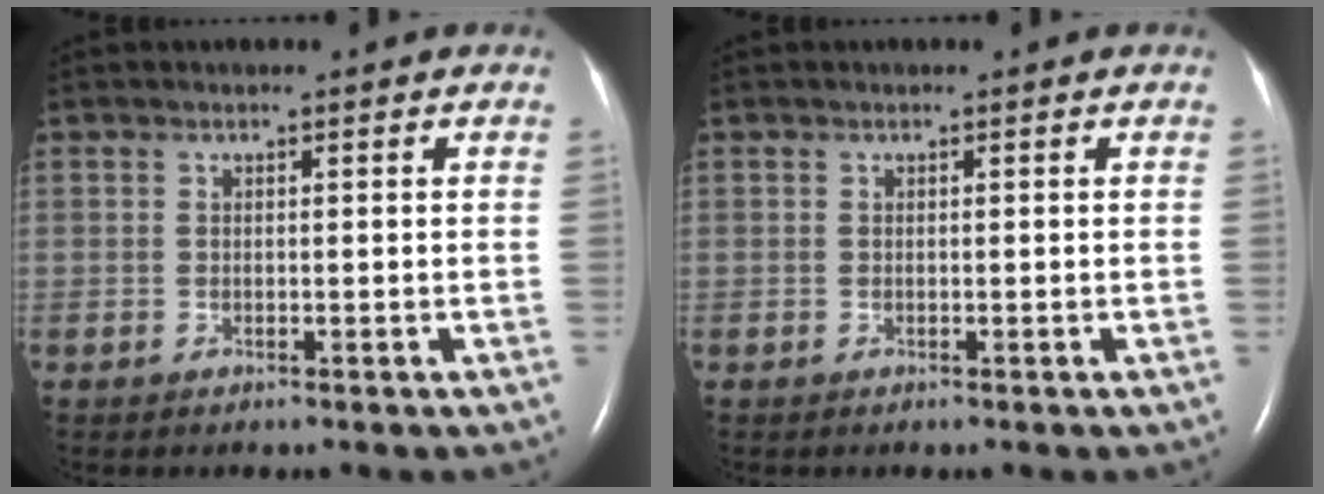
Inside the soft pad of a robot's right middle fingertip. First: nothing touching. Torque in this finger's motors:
{"motor_torque": [-0.04, 0.04, 0.00, -0.02]}